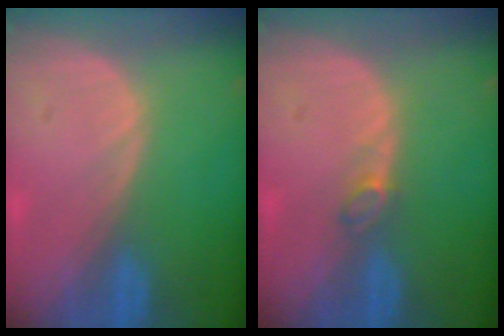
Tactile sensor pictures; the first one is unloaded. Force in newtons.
{"total": 1.7, "press": 1.7, "slide": 0.4}